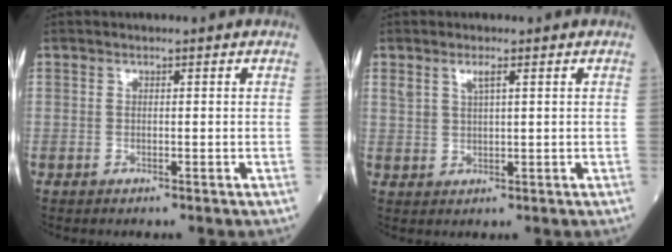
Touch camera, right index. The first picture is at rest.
{"total": 2.4, "force": [1.4, 0.6, 1.9], "torque": [-0.042, 0.008, 0.030]}